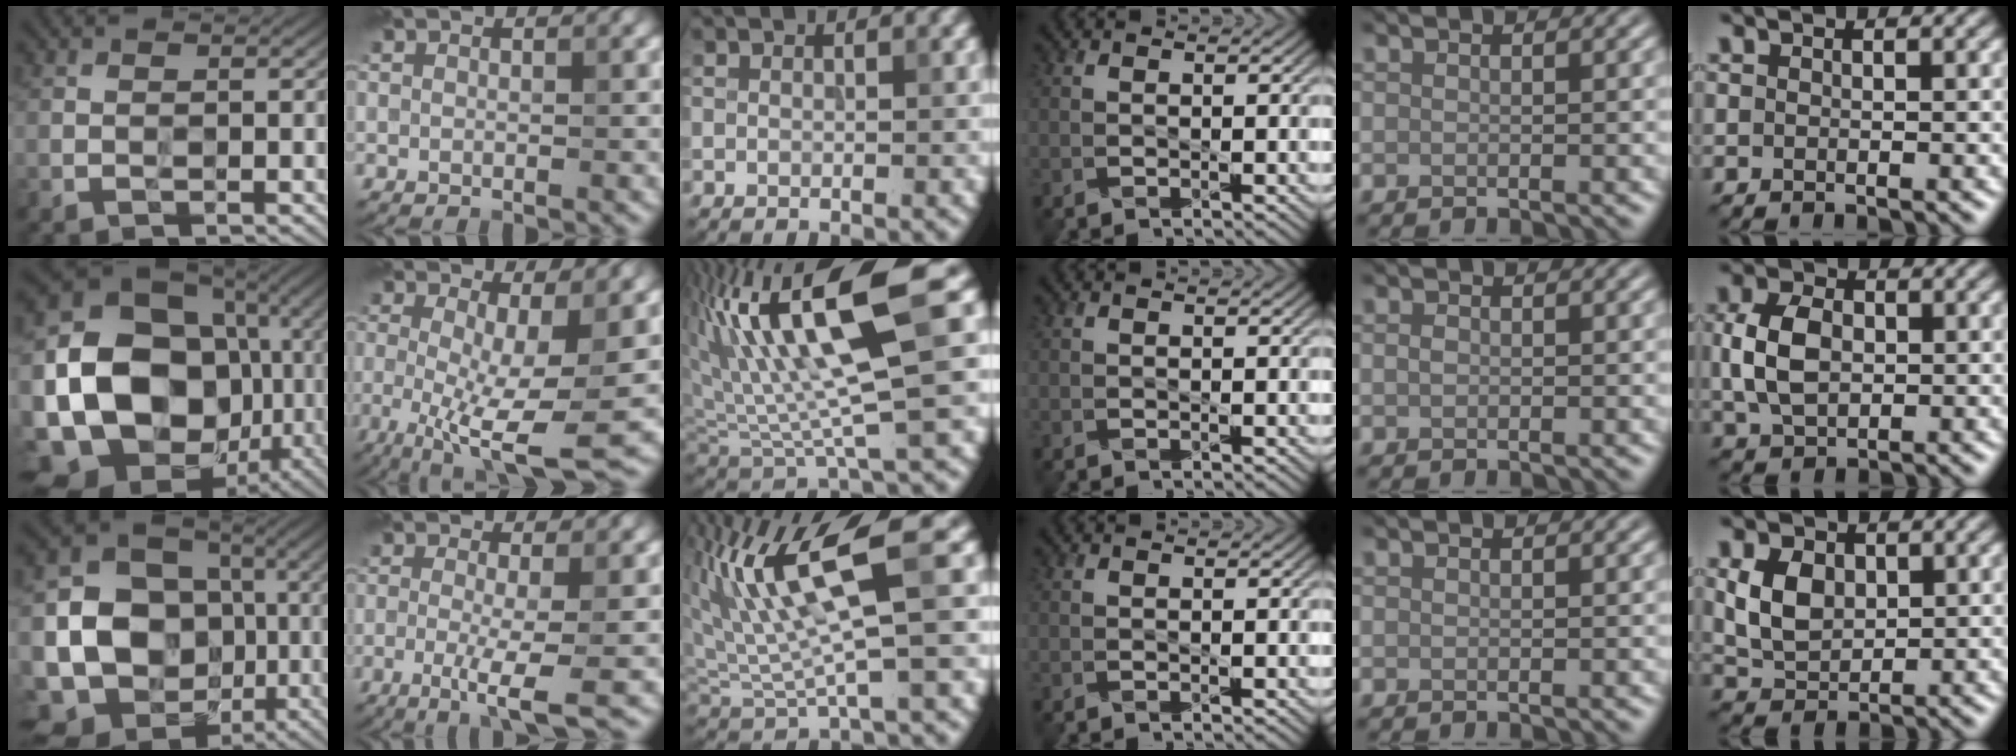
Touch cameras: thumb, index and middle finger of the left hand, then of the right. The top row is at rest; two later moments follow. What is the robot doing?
{"motion": "wipe", "object": "mirror"}